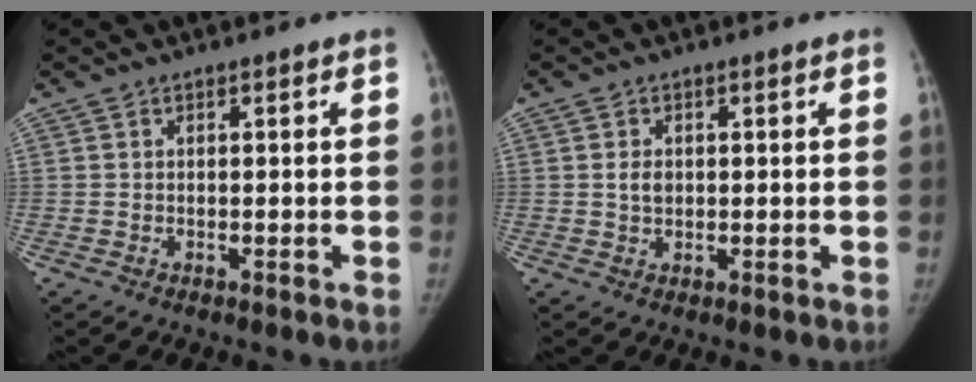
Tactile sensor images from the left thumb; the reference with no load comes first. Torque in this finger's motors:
{"motor_torque": [-0.37, -0.03, 0.33, -0.46, -0.05]}